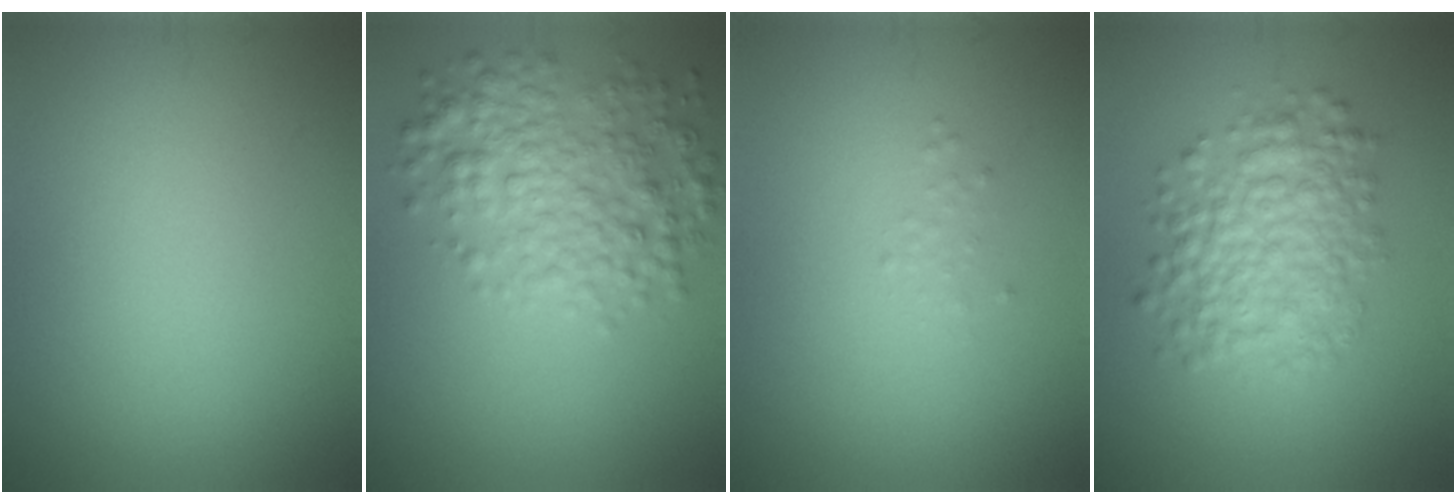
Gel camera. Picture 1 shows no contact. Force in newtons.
{"total": 5.5, "press": 5.5, "slide": 0.1}
{"total": 0.5, "press": 0.5, "slide": 0.0}
{"total": 5.9, "press": 5.9, "slide": 0.1}